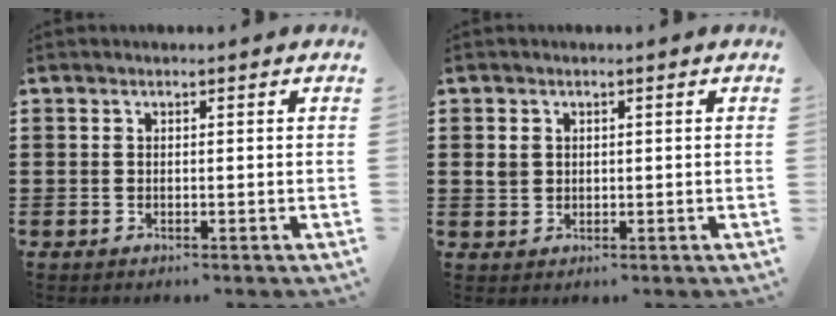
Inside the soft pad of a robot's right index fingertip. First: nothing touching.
{"total": 1.8, "force": [0.4, 1.6, 0.8], "torque": [-0.020, 0.007, 0.008]}